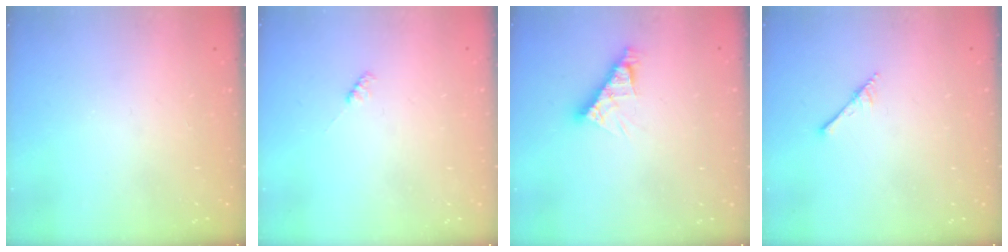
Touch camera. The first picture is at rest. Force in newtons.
{"total": 2.3, "press": 2.2, "slide": 0.5}
{"total": 8.2, "press": 8.2, "slide": 0.8}
{"total": 1.9, "press": 1.9, "slide": 0.2}